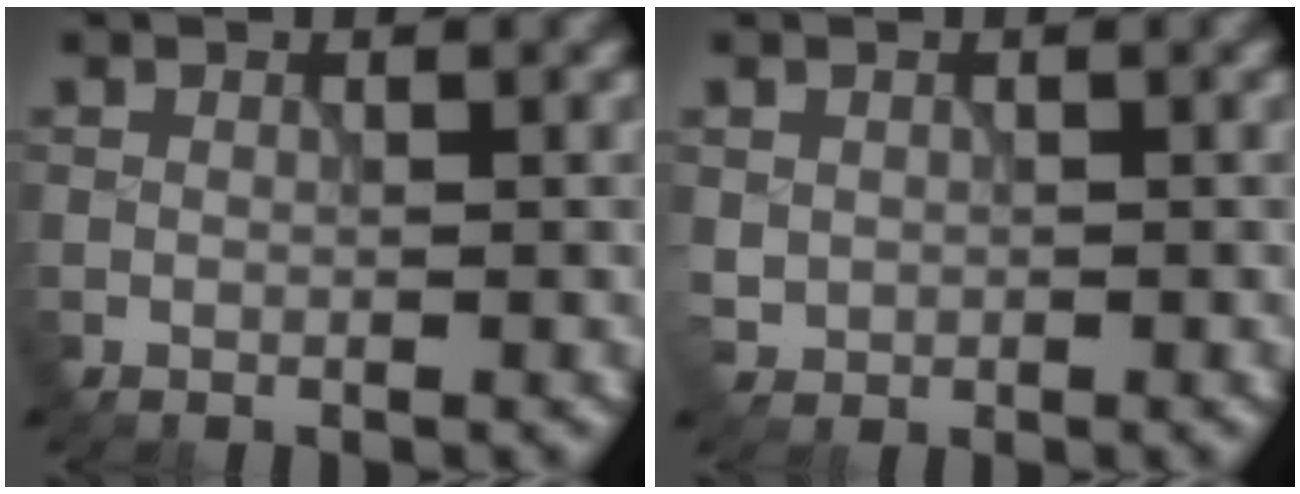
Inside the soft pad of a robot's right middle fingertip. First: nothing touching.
{"total": 1.0, "force": [0.3, 1.0, -0.1], "torque": [0.003, -0.004, 0.008]}